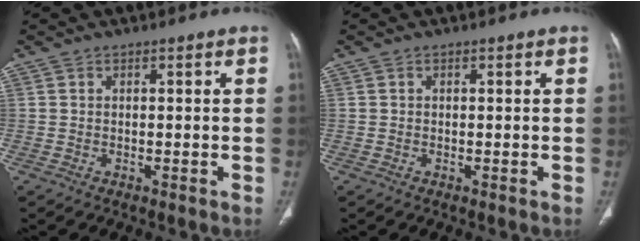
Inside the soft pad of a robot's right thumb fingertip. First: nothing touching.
{"total": 0.0}